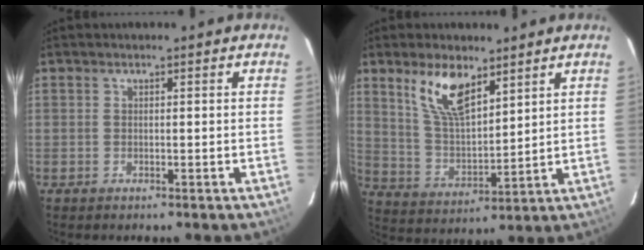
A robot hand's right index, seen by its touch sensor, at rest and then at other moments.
{"total": 10.7, "force": [6.6, 4.2, 7.2], "torque": [-0.137, 0.005, 0.136]}